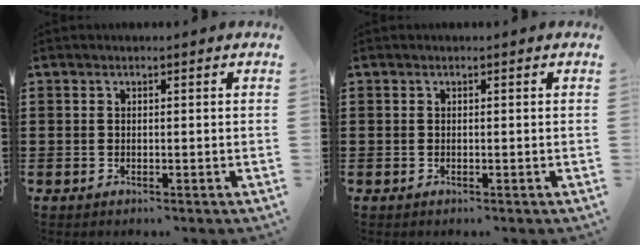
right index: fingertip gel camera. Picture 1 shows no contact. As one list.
[{"total": 0.0}]